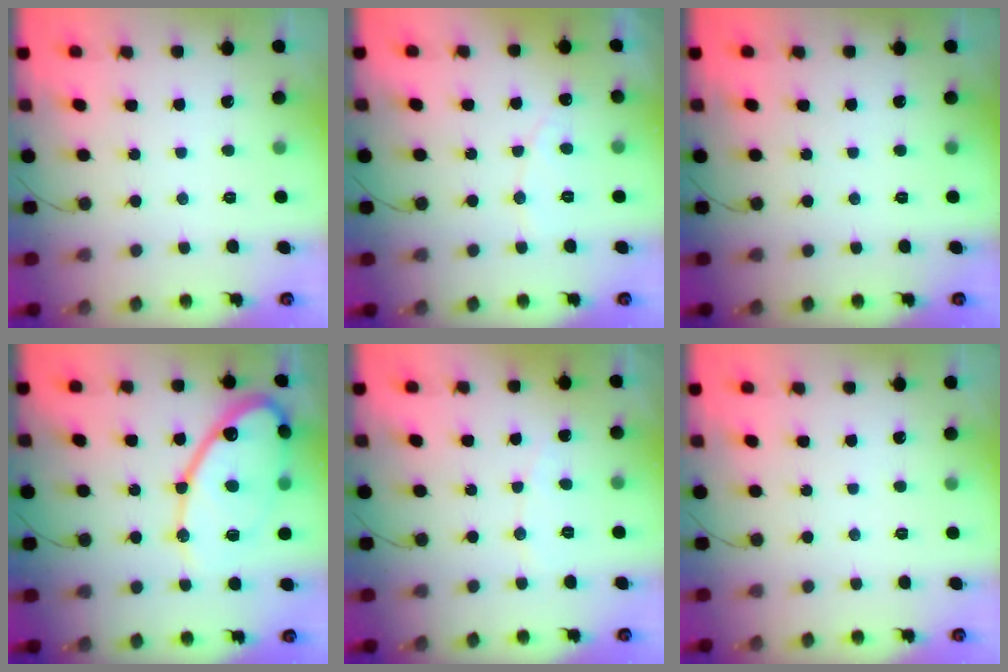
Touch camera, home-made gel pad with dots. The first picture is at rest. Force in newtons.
{"total": 4.1, "press": 4.1, "slide": 0.3}
{"total": 0.0}
{"total": 18.3, "press": 18.2, "slide": 1.7}
{"total": 3.3, "press": 3.3, "slide": 0.3}
{"total": 0.0}